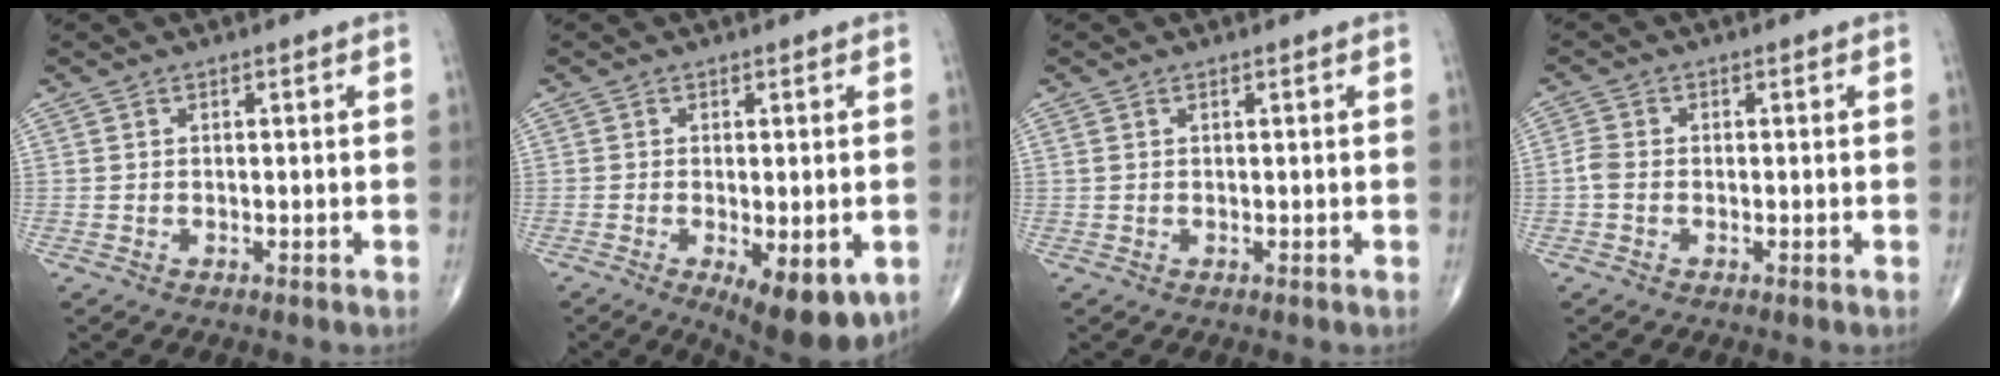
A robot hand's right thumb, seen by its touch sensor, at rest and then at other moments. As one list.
[{"total": 10.9, "force": [-4.0, 4.2, 9.2], "torque": [-0.120, -0.015, -0.051]}, {"total": 0.7, "force": [0.3, 0.3, 0.5], "torque": [-0.016, 0.012, 0.010]}, {"total": 2.1, "force": [-0.5, 1.4, 1.4], "torque": [-0.031, 0.003, -0.017]}]